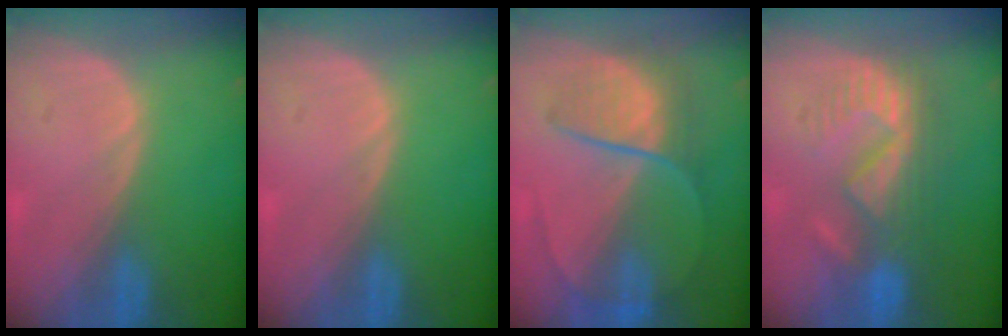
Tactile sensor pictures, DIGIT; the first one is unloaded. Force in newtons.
{"total": 0.0}
{"total": 7.3, "press": 6.8, "slide": 2.6}
{"total": 8.6, "press": 8.2, "slide": 2.6}